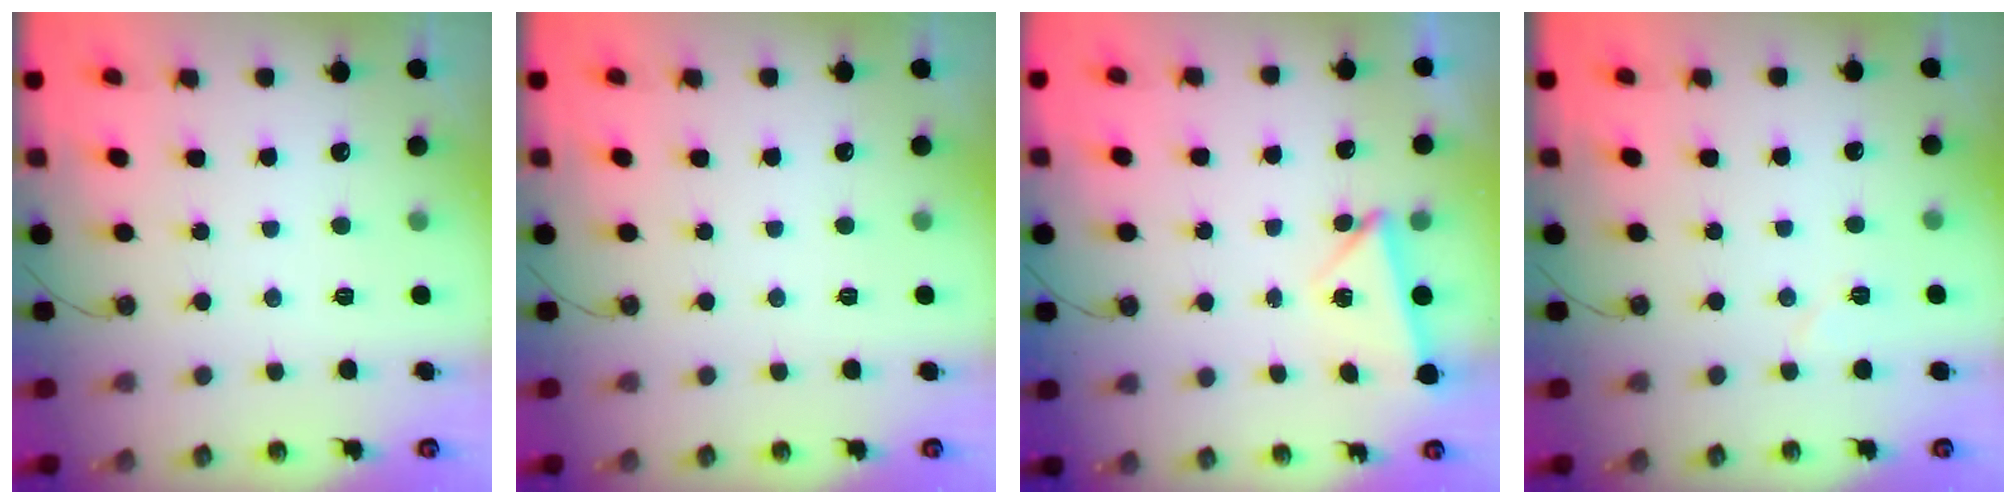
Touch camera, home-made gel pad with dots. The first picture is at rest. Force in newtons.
{"total": 1.5, "press": 0.8, "slide": 1.3}
{"total": 3.6, "press": 3.5, "slide": 1.0}
{"total": 4.6, "press": 4.3, "slide": 1.7}